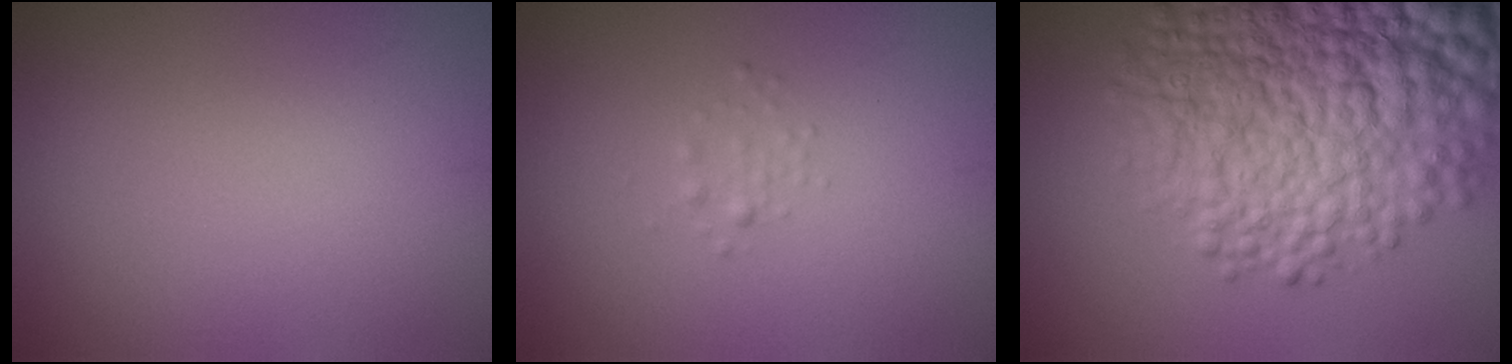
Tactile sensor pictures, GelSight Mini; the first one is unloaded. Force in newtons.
{"total": 0.8, "press": 0.8, "slide": 0.0}
{"total": 13.8, "press": 13.7, "slide": 0.3}